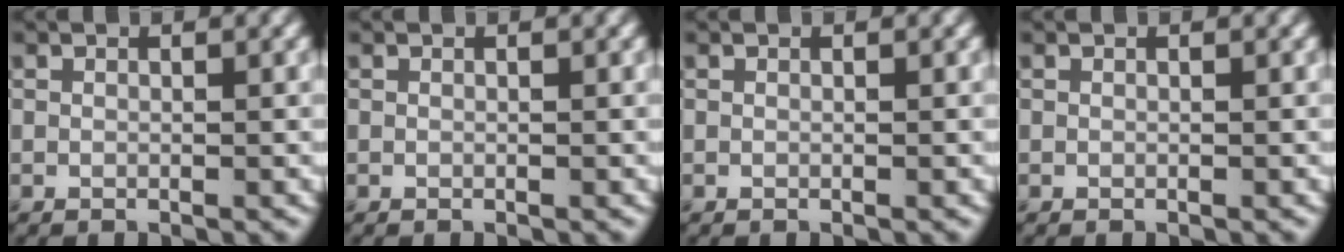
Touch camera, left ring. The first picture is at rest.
{"total": 0.0}
{"total": 0.0}
{"total": 0.0}